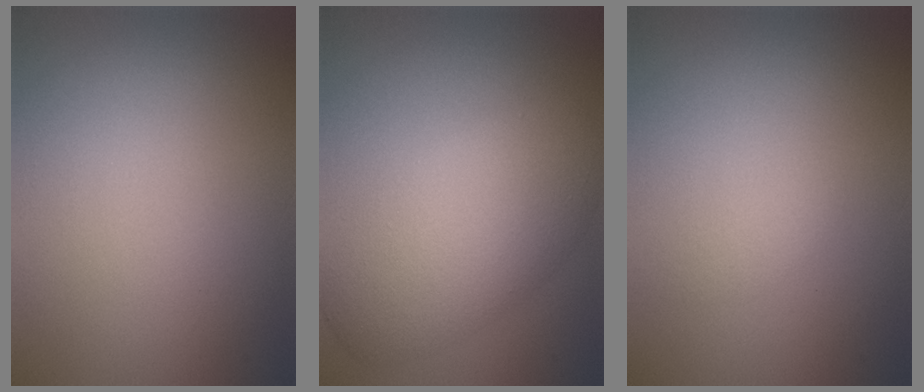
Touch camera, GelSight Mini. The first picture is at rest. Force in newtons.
{"total": 7.1, "press": 7.1, "slide": 0.2}
{"total": 0.7, "press": 0.7, "slide": 0.0}